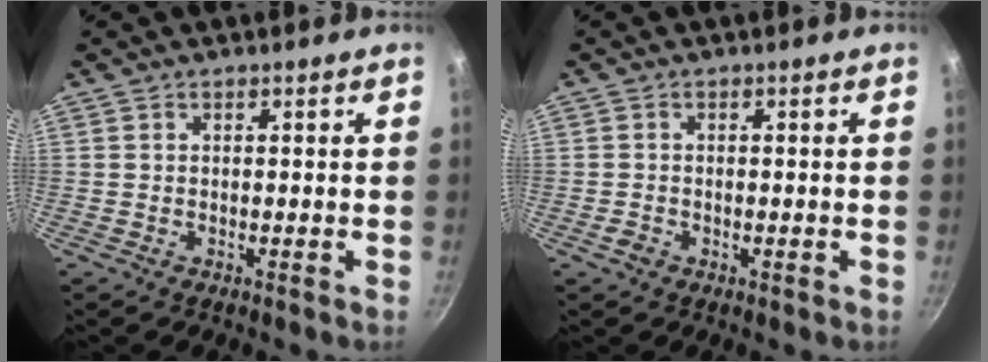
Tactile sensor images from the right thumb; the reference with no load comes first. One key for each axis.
{"total": 1.6, "fx": -0.7, "fy": 1.2, "fz": 0.8, "tx": -0.016, "ty": 0.003, "tz": -0.015}